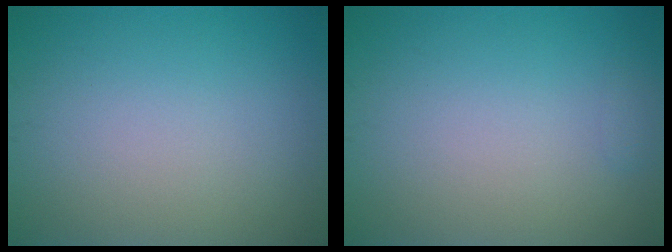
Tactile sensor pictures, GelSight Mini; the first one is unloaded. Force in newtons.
{"total": 0.6, "press": 0.6, "slide": 0.1}